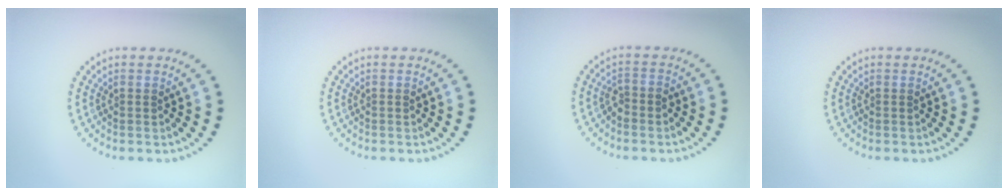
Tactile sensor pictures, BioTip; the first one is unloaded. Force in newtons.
{"total": 0.0}
{"total": 1.3, "press": 1.0, "slide": 0.7}
{"total": 0.0}